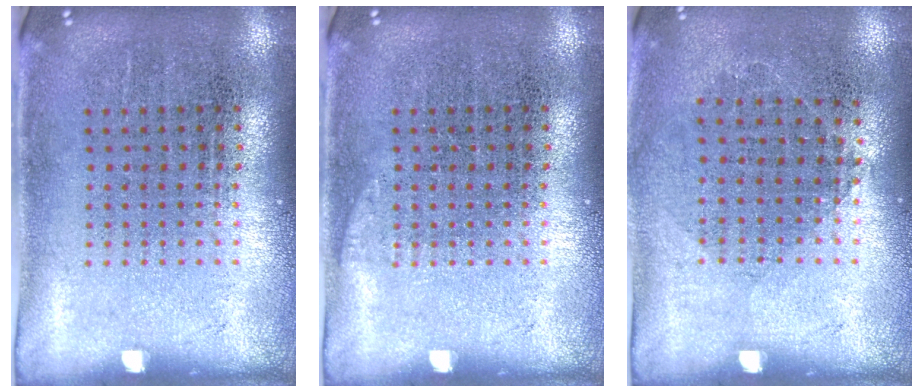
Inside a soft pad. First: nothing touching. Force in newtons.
{"total": 0.6, "press": 0.6, "slide": 0.2}
{"total": 0.8, "press": 0.8, "slide": 0.3}